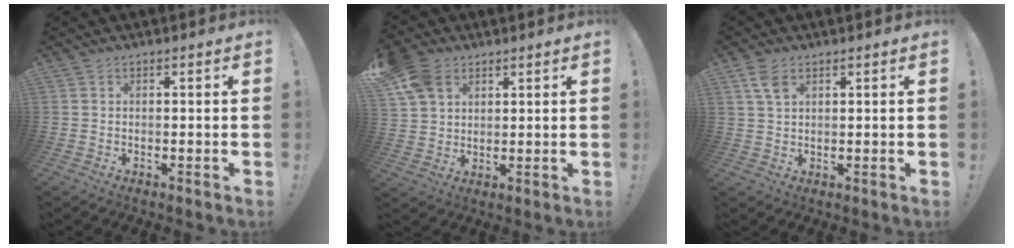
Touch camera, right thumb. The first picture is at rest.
{"total": 9.9, "force": [5.0, 7.1, 4.7], "torque": [-0.089, -0.014, 0.102]}
{"total": 4.7, "force": [2.5, 2.4, 3.2], "torque": [-0.062, -0.006, 0.048]}